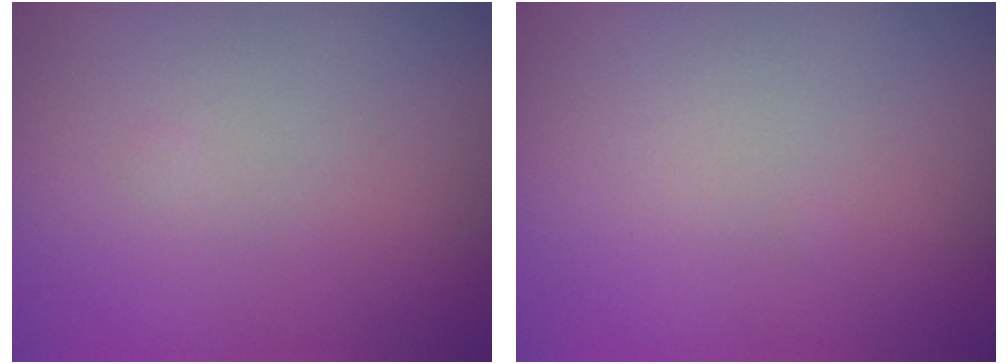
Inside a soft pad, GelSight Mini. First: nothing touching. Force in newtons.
{"total": 0.0}